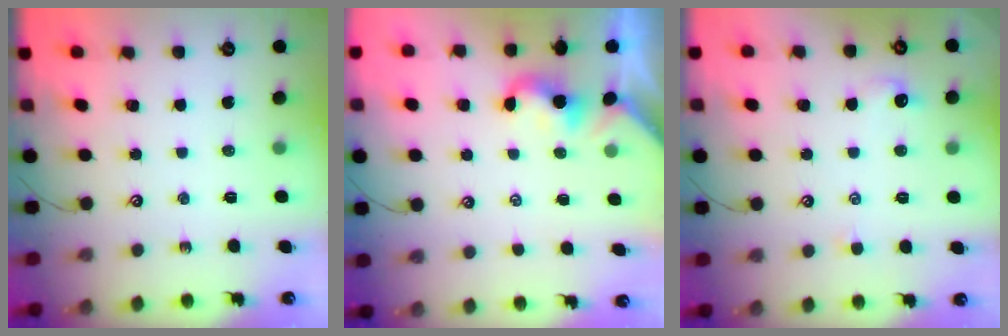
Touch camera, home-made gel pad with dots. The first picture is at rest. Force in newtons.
{"total": 2.4, "press": 2.4, "slide": 0.1}
{"total": 1.3, "press": 1.2, "slide": 0.4}